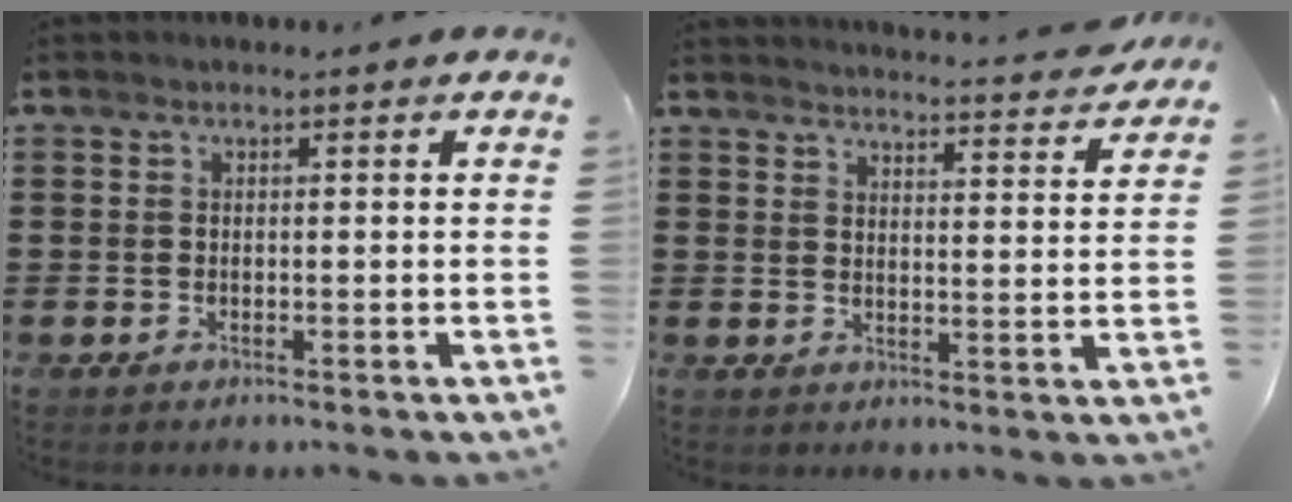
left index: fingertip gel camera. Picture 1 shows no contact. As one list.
[{"total": 3.8, "force": [3.7, -0.5, 0.5], "torque": [-0.018, -0.032, 0.061]}]